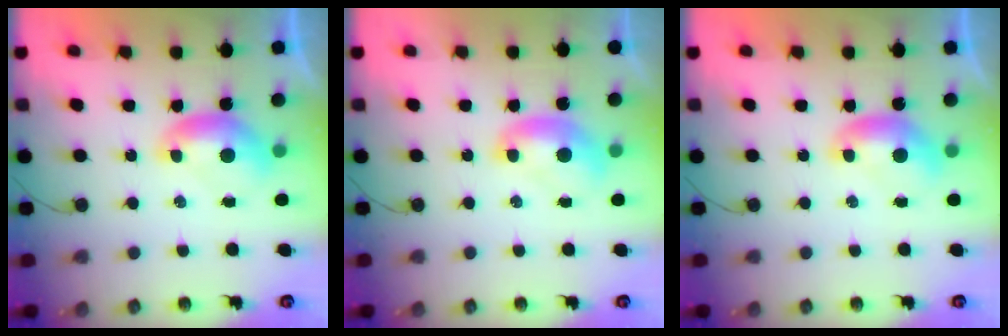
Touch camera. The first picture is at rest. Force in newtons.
{"total": 1.2, "press": 1.2, "slide": 0.0}
{"total": 0.0}